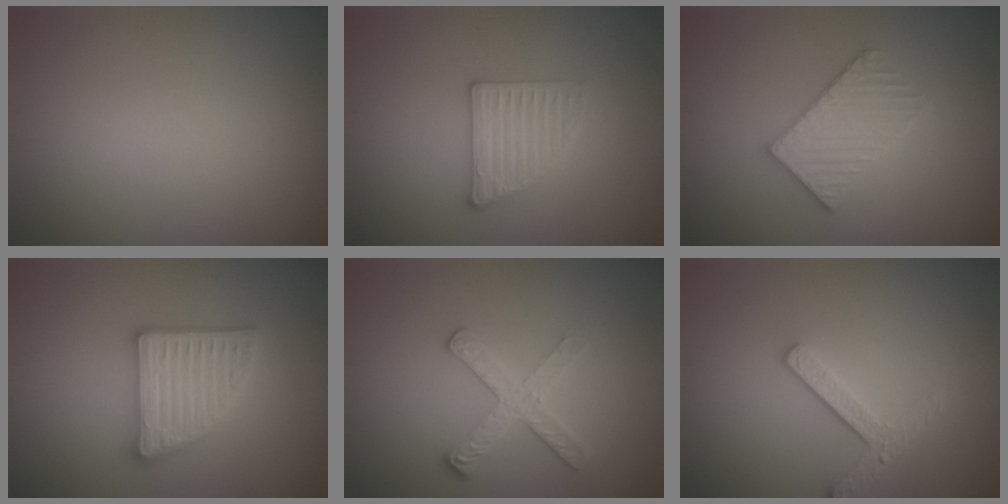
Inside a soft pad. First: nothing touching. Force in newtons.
{"total": 2.8, "press": 2.7, "slide": 0.5}
{"total": 3.3, "press": 3.3, "slide": 0.6}
{"total": 4.8, "press": 4.7, "slide": 0.8}
{"total": 2.6, "press": 2.4, "slide": 0.9}
{"total": 2.9, "press": 2.4, "slide": 1.6}